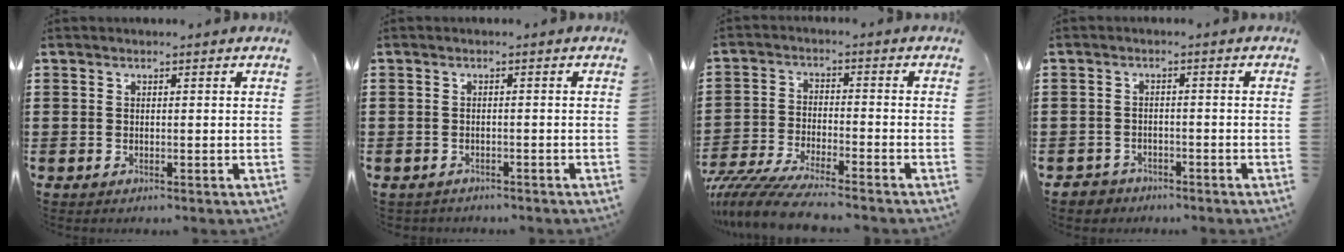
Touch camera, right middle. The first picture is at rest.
{"total": 1.1, "force": [-1.0, 0.2, -0.1], "torque": [-0.003, 0.001, -0.023]}
{"total": 7.4, "force": [-6.8, 0.1, 2.7], "torque": [-0.070, -0.010, -0.137]}
{"total": 1.9, "force": [-1.8, 0.7, -0.2], "torque": [-0.004, 0.002, -0.041]}